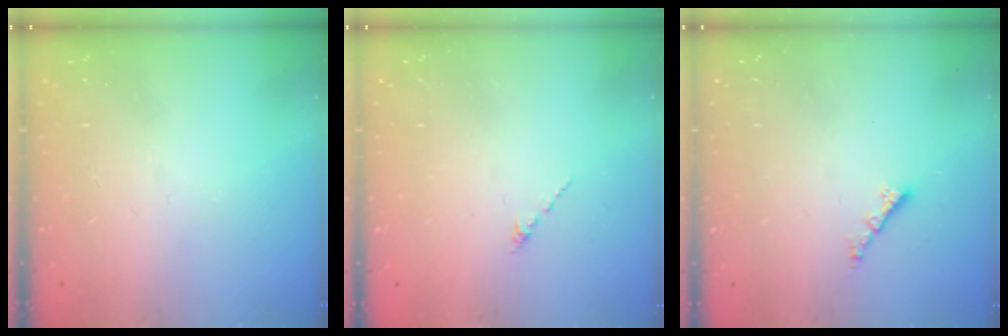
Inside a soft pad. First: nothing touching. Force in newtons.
{"total": 0.0}
{"total": 1.8, "press": 1.8, "slide": 0.2}